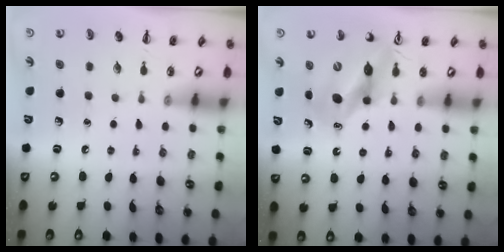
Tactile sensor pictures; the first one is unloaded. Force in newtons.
{"total": 10.2, "press": 9.8, "slide": 3.0}